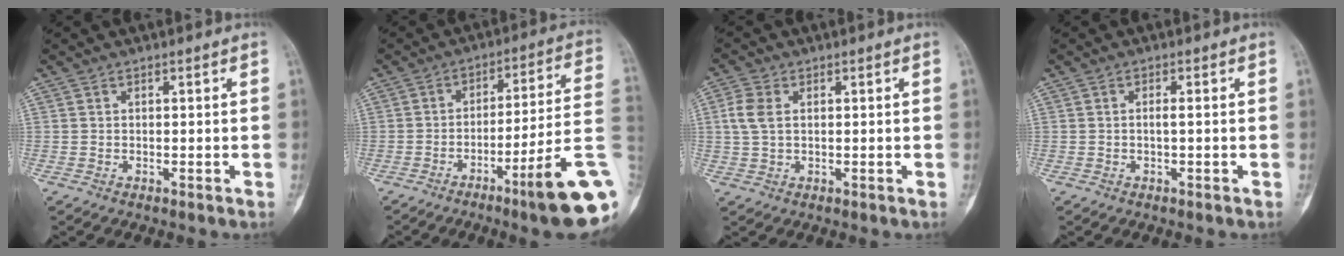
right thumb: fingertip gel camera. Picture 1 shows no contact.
{"total": 17.2, "force": [-7.0, 1.4, 15.7], "torque": [-0.179, 0.038, -0.102]}
{"total": 4.6, "force": [0.9, 2.9, 3.5], "torque": [-0.082, 0.007, 0.016]}
{"total": 1.0, "force": [-0.1, 0.1, 1.0], "torque": [-0.022, 0.001, -0.003]}